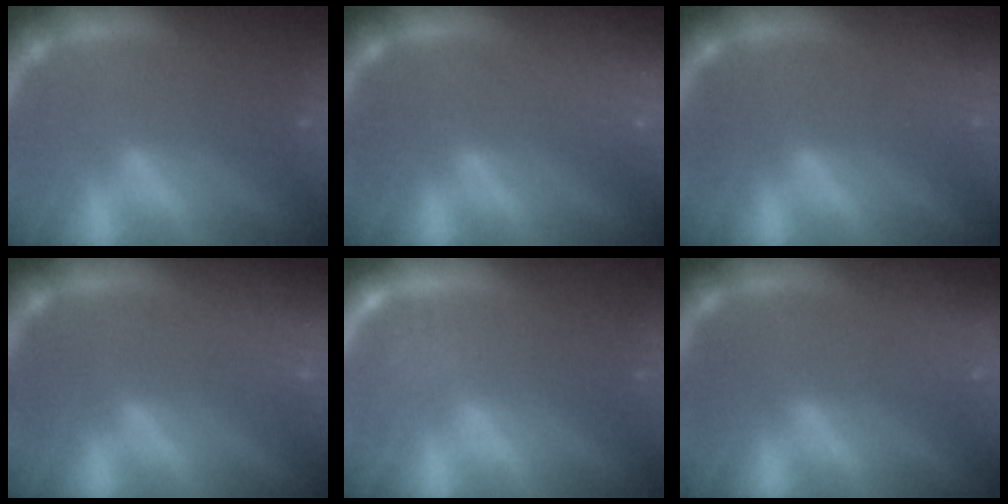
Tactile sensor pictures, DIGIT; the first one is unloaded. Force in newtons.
{"total": 6.5}
{"total": 2.4}
{"total": 5.6}
{"total": 2.5}
{"total": 3.0}